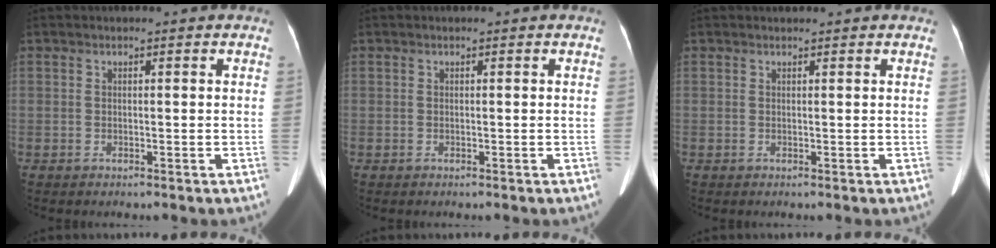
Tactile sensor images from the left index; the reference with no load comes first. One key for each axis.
{"total": 0.0}
{"total": 0.9, "fx": 0.9, "fy": 0.2, "fz": 0.1, "tx": -0.011, "ty": 0.009, "tz": 0.016}